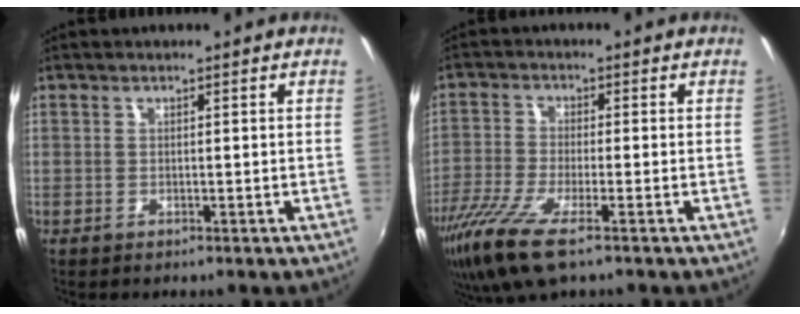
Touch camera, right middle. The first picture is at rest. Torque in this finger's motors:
{"motor_torque": [1.33, -0.81, 0.54, 0.20]}